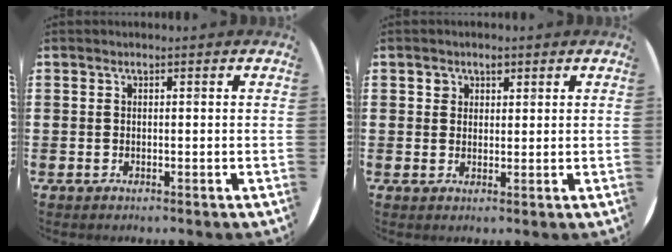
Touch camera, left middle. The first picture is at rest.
{"total": 1.7, "force": [1.0, 1.3, 0.5], "torque": [0.006, -0.002, 0.016]}